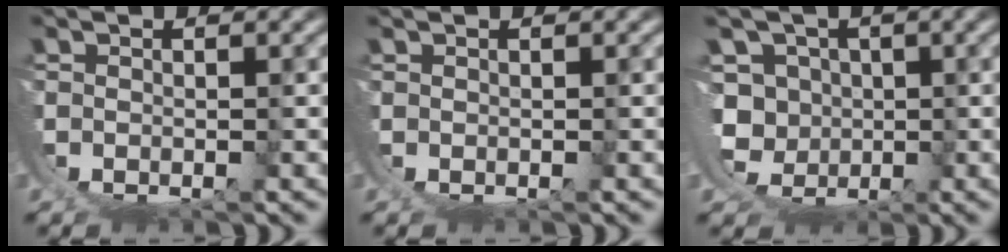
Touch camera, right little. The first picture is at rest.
{"total": 0.0}
{"total": 10.4, "force": [1.1, 10.1, 2.2], "torque": [-0.104, -0.044, 0.013]}